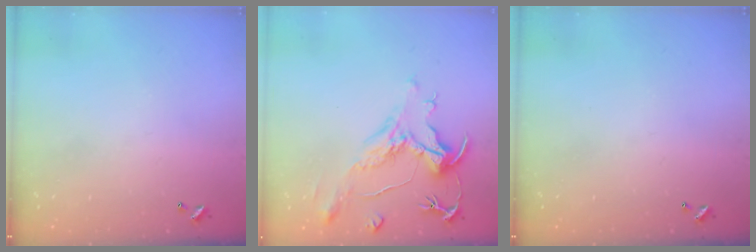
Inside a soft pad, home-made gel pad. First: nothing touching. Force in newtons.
{"total": 1.9, "press": 1.4, "slide": 1.2}
{"total": 0.0}